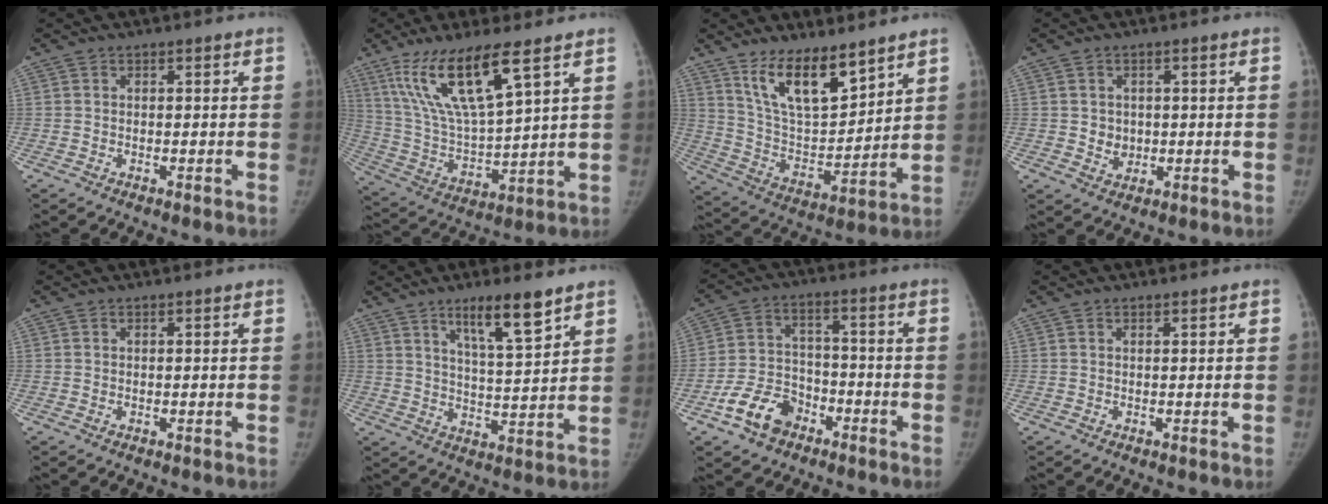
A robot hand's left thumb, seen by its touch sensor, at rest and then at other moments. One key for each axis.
{"total": 16.5, "fx": 9.6, "fy": 3.6, "fz": 12.9, "tx": -0.255, "ty": -0.045, "tz": 0.200}
{"total": 14.1, "fx": 10.1, "fy": 5.1, "fz": 8.5, "tx": -0.115, "ty": -0.070, "tz": 0.198}
{"total": 3.4, "fx": 0.1, "fy": 3.0, "fz": 1.6, "tx": -0.012, "ty": -0.001, "tz": 0.011}
{"total": 0.0}
{"total": 10.0, "fx": 6.6, "fy": 1.4, "fz": 7.4, "tx": -0.119, "ty": -0.042, "tz": 0.116}
{"total": 9.9, "fx": -5.6, "fy": 6.7, "fz": 4.6, "tx": -0.069, "ty": 0.036, "tz": -0.101}
{"total": 0.0}